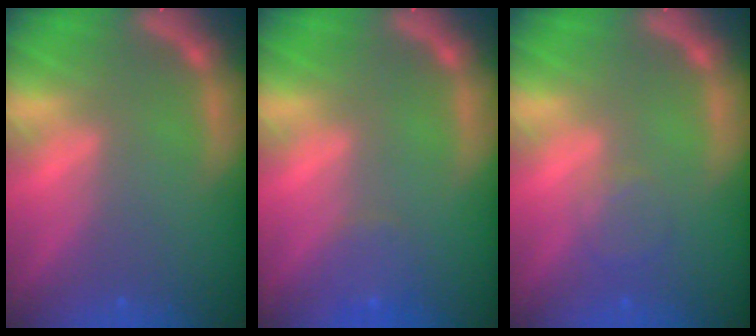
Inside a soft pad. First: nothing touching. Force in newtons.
{"total": 1.9}
{"total": 2.0}